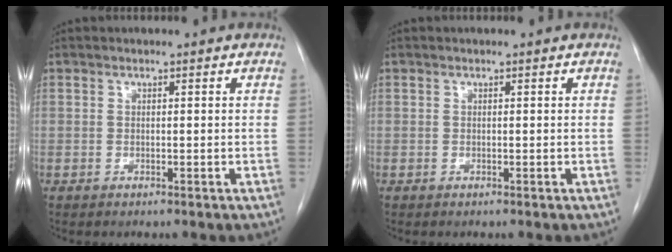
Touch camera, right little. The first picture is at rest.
{"total": 0.0}